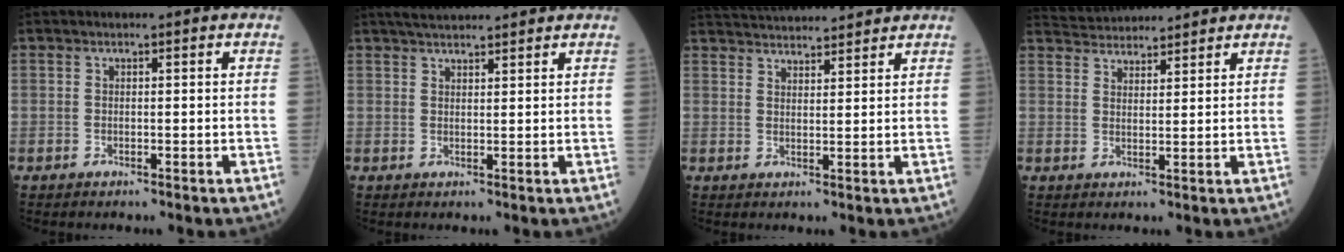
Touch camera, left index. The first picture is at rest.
{"total": 6.0, "force": [5.5, 0.6, 2.4], "torque": [-0.038, 0.033, 0.087]}
{"total": 11.7, "force": [11.2, 1.3, 3.1], "torque": [-0.058, 0.032, 0.169]}
{"total": 7.0, "force": [6.9, 0.8, 0.9], "torque": [-0.023, 0.034, 0.112]}